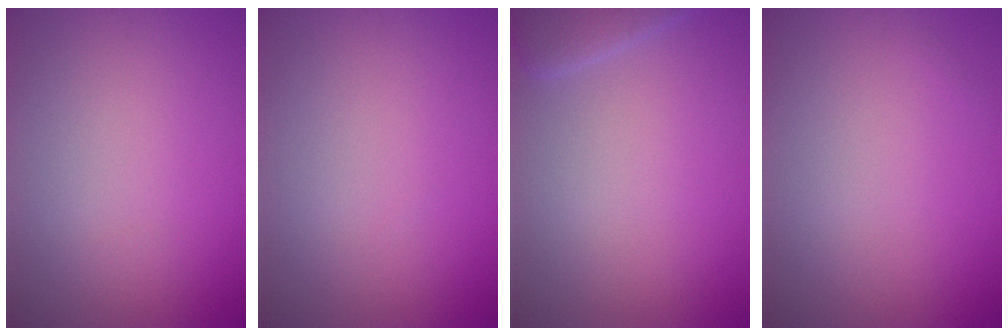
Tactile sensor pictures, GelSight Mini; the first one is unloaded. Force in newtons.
{"total": 0.0}
{"total": 2.2, "press": 2.2, "slide": 0.3}
{"total": 0.0}